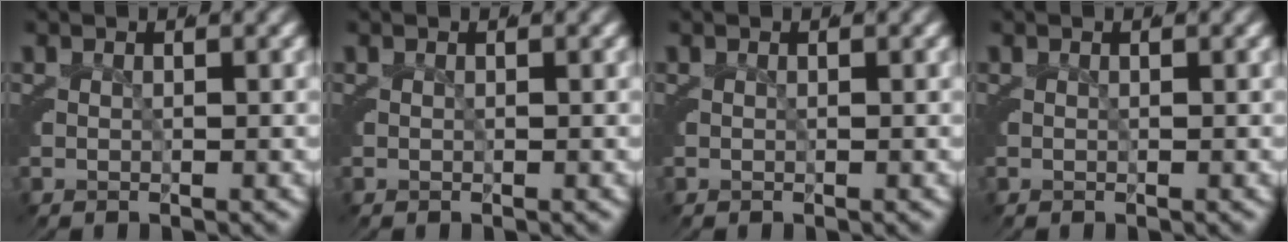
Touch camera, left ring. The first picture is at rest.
{"total": 0.0}
{"total": 0.0}
{"total": 0.0}